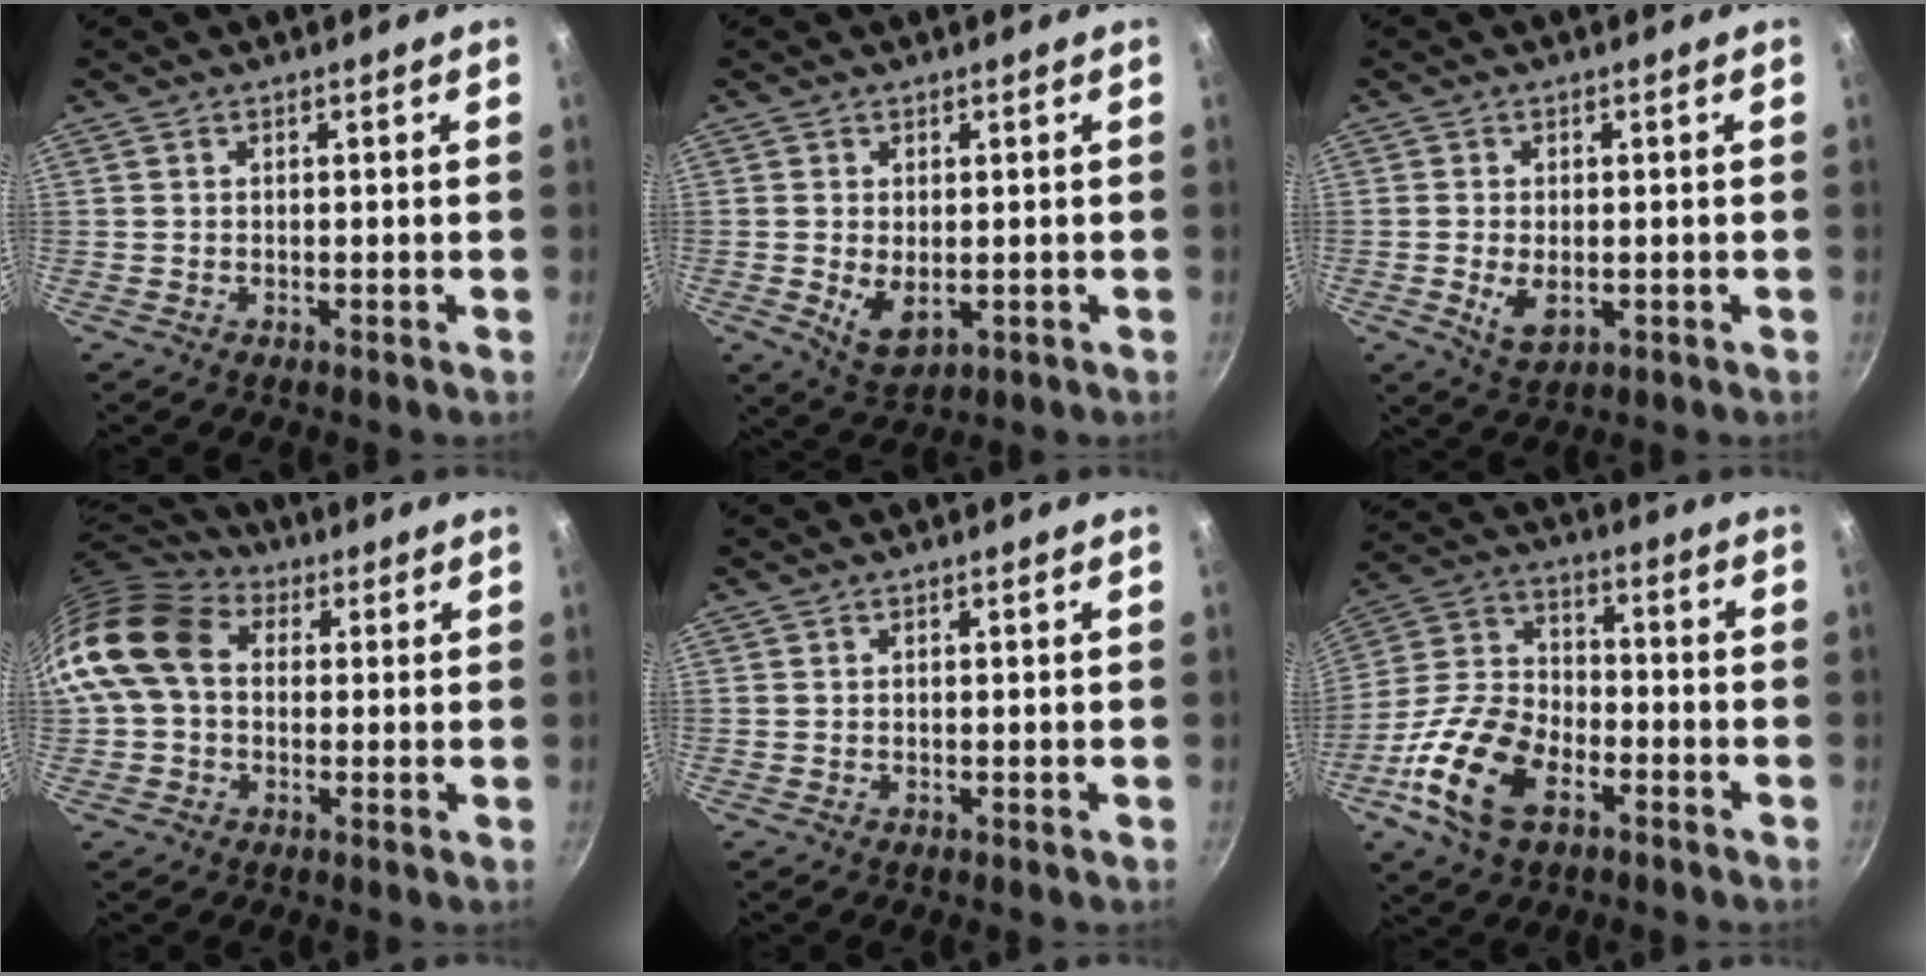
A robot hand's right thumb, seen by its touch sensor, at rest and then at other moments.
{"total": 5.6, "force": [-0.4, 3.6, 4.3], "torque": [-0.068, -0.017, 0.005]}
{"total": 4.8, "force": [-0.8, 3.0, 3.7], "torque": [-0.064, -0.009, -0.006]}
{"total": 14.3, "force": [1.6, 10.8, 9.3], "torque": [-0.165, 0.027, 0.012]}
{"total": 0.0}
{"total": 16.7, "force": [-7.4, 9.8, 11.3], "torque": [-0.215, 0.035, -0.151]}